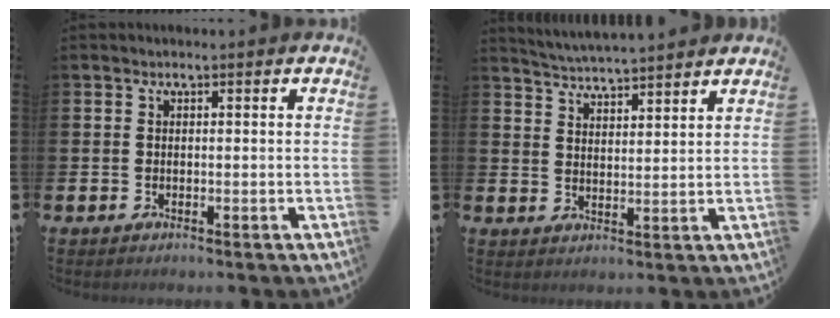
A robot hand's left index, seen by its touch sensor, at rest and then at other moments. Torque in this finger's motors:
{"motor_torque": [0.59, -0.62, 0.25, 0.12]}